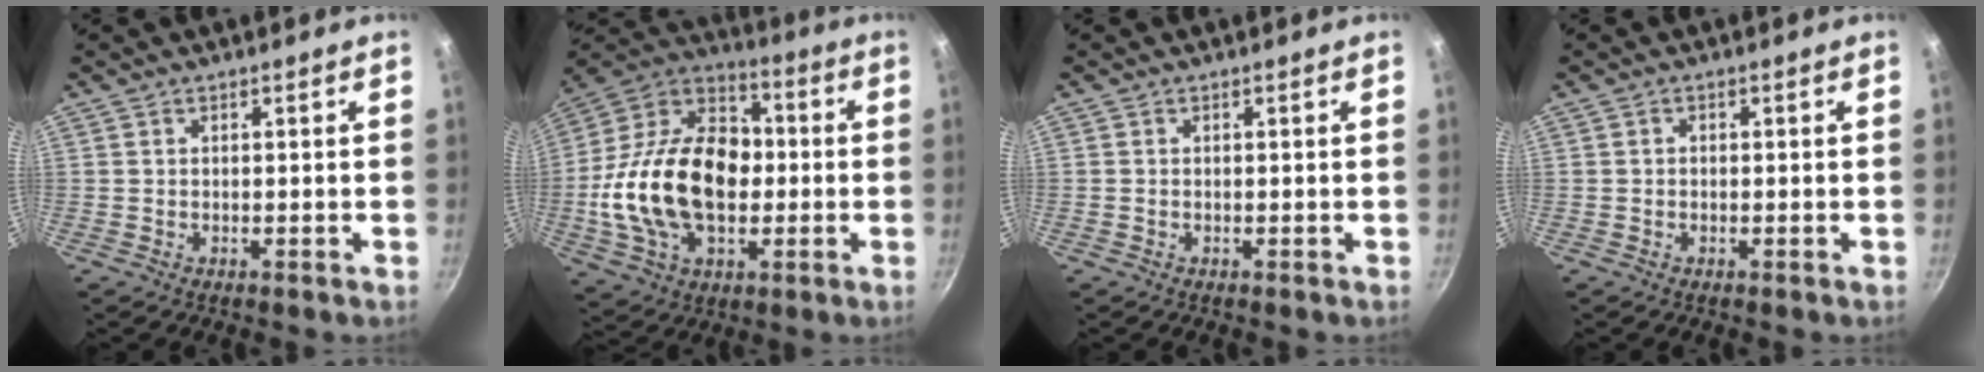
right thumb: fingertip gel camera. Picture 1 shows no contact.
{"total": 25.7, "force": [-1.9, 17.0, 19.1], "torque": [-0.323, 0.040, -0.039]}
{"total": 0.0}
{"total": 0.8, "force": [-0.1, 0.7, 0.3], "torque": [-0.006, 0.005, -0.002]}